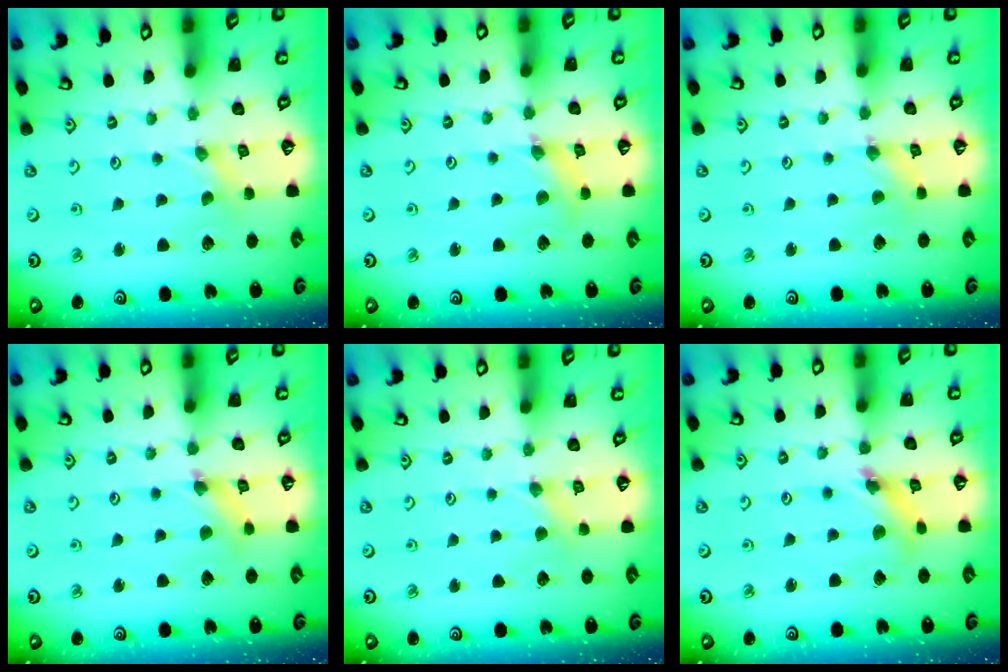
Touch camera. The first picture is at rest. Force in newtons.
{"total": 4.2, "press": 4.2, "slide": 0.4}
{"total": 1.2, "press": 1.2, "slide": 0.3}
{"total": 3.9, "press": 3.9, "slide": 0.4}
{"total": 2.2, "press": 2.2, "slide": 0.5}
{"total": 7.7, "press": 7.6, "slide": 0.7}